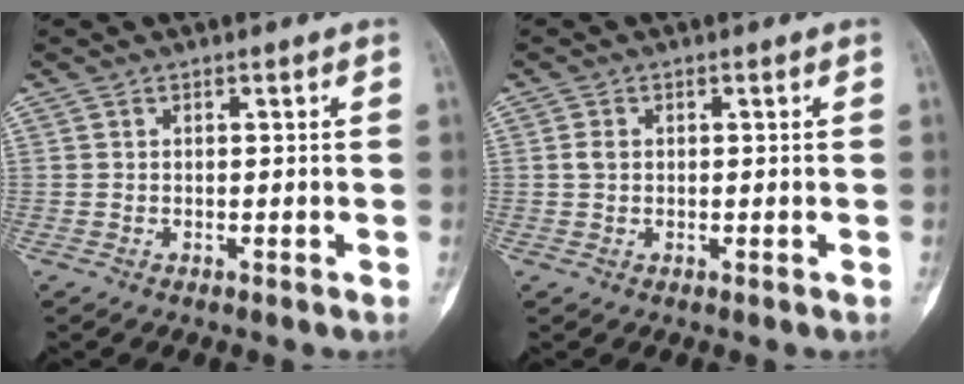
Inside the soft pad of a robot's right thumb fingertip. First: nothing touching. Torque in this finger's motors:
{"motor_torque": [0.21, 0.39, 0.06, -0.30, 0.00]}